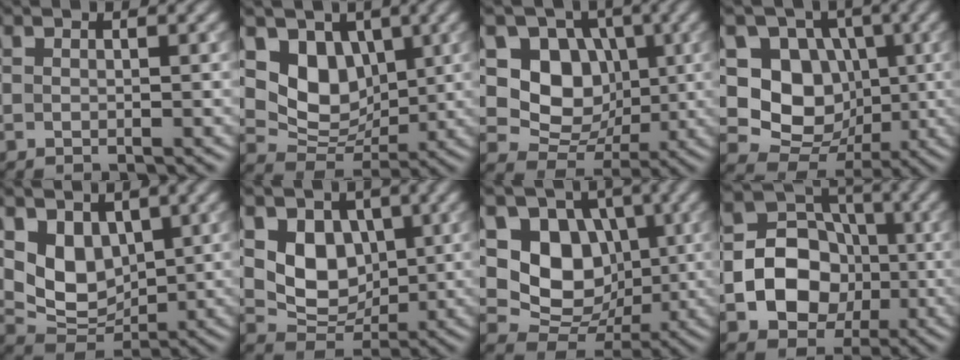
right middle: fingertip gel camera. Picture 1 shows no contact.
{"total": 6.2, "force": [2.0, 4.8, 3.4], "torque": [-0.058, -0.016, 0.028]}
{"total": 7.7, "force": [1.4, 6.3, 4.1], "torque": [-0.066, -0.008, 0.007]}
{"total": 8.5, "force": [0.9, 7.2, 4.4], "torque": [-0.070, -0.008, -0.003]}
{"total": 5.4, "force": [2.0, 3.9, 3.1], "torque": [-0.060, -0.017, 0.037]}
{"total": 5.7, "force": [1.3, 4.5, 3.3], "torque": [-0.057, -0.011, 0.020]}
{"total": 8.1, "force": [1.4, 6.7, 4.5], "torque": [-0.073, -0.015, 0.012]}
{"total": 8.0, "force": [-1.5, 6.7, 4.1], "torque": [-0.041, 0.000, -0.047]}